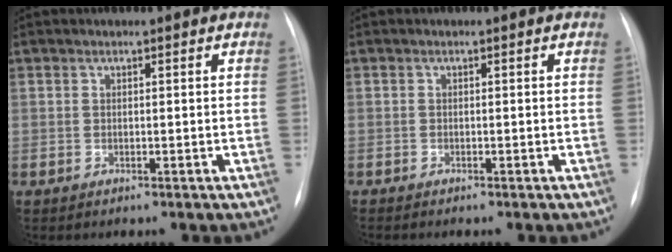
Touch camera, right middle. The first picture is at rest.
{"total": 1.1, "force": [-0.9, 0.3, 0.5], "torque": [-0.007, -0.001, -0.011]}